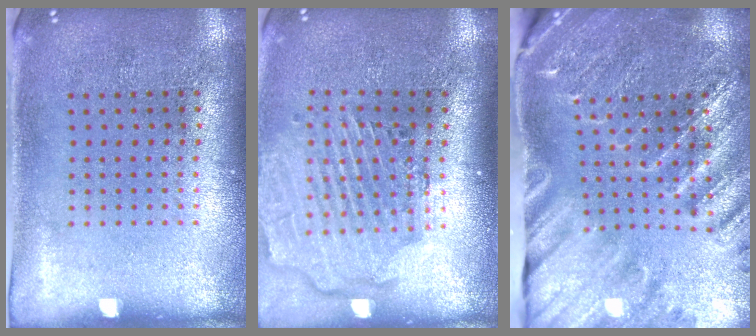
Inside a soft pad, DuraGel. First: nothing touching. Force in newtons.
{"total": 2.8, "press": 2.3, "slide": 1.6}
{"total": 3.0, "press": 3.0, "slide": 0.5}